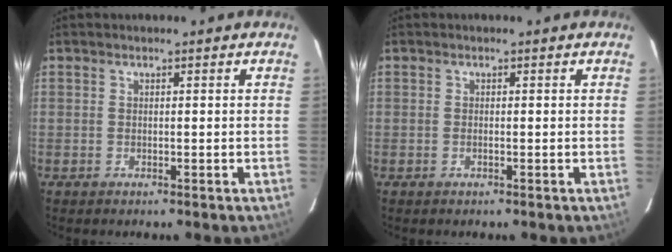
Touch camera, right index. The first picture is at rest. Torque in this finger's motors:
{"motor_torque": [0.07, -0.01, -0.03, 0.01]}